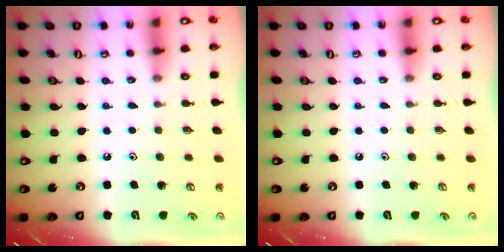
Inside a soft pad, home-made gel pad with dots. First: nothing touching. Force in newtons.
{"total": 0.0}